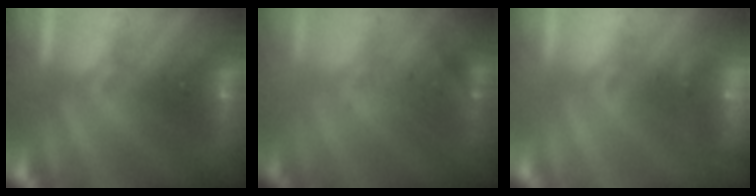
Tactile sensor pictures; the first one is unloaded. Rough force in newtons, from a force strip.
{"total": 2.5}
{"total": 8.2}